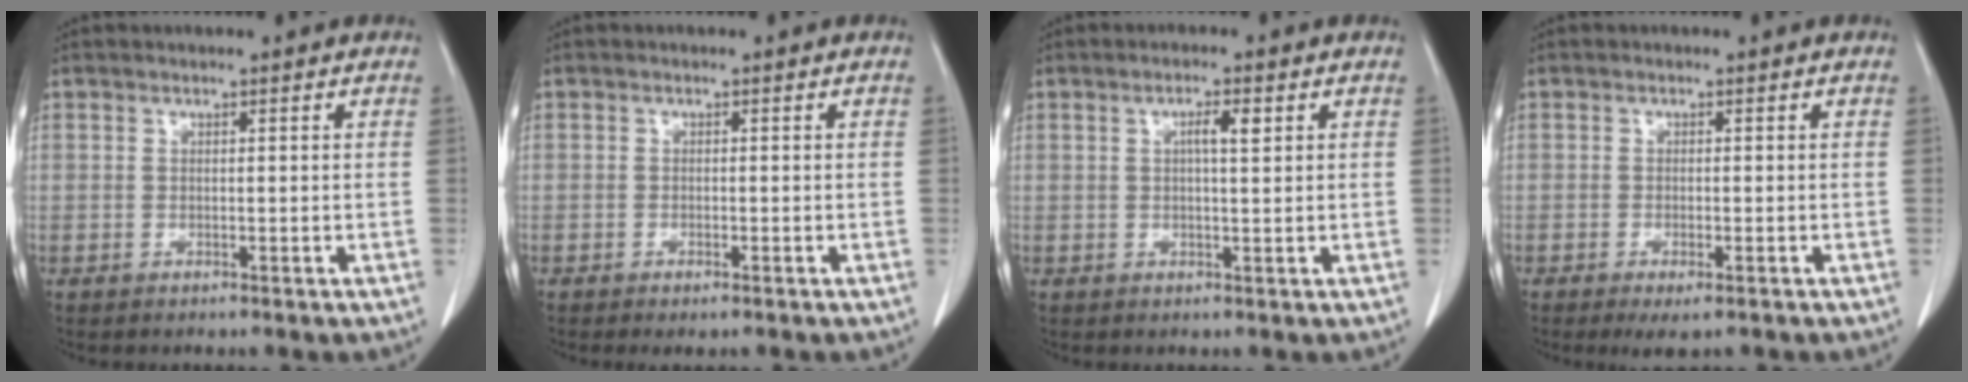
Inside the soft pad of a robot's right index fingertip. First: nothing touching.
{"total": 1.5, "force": [-1.0, 0.4, 1.0], "torque": [-0.016, -0.003, -0.011]}
{"total": 2.6, "force": [0.8, 0.4, 2.5], "torque": [-0.045, 0.002, 0.013]}
{"total": 3.1, "force": [-2.0, 0.8, 2.3], "torque": [-0.030, -0.006, -0.027]}